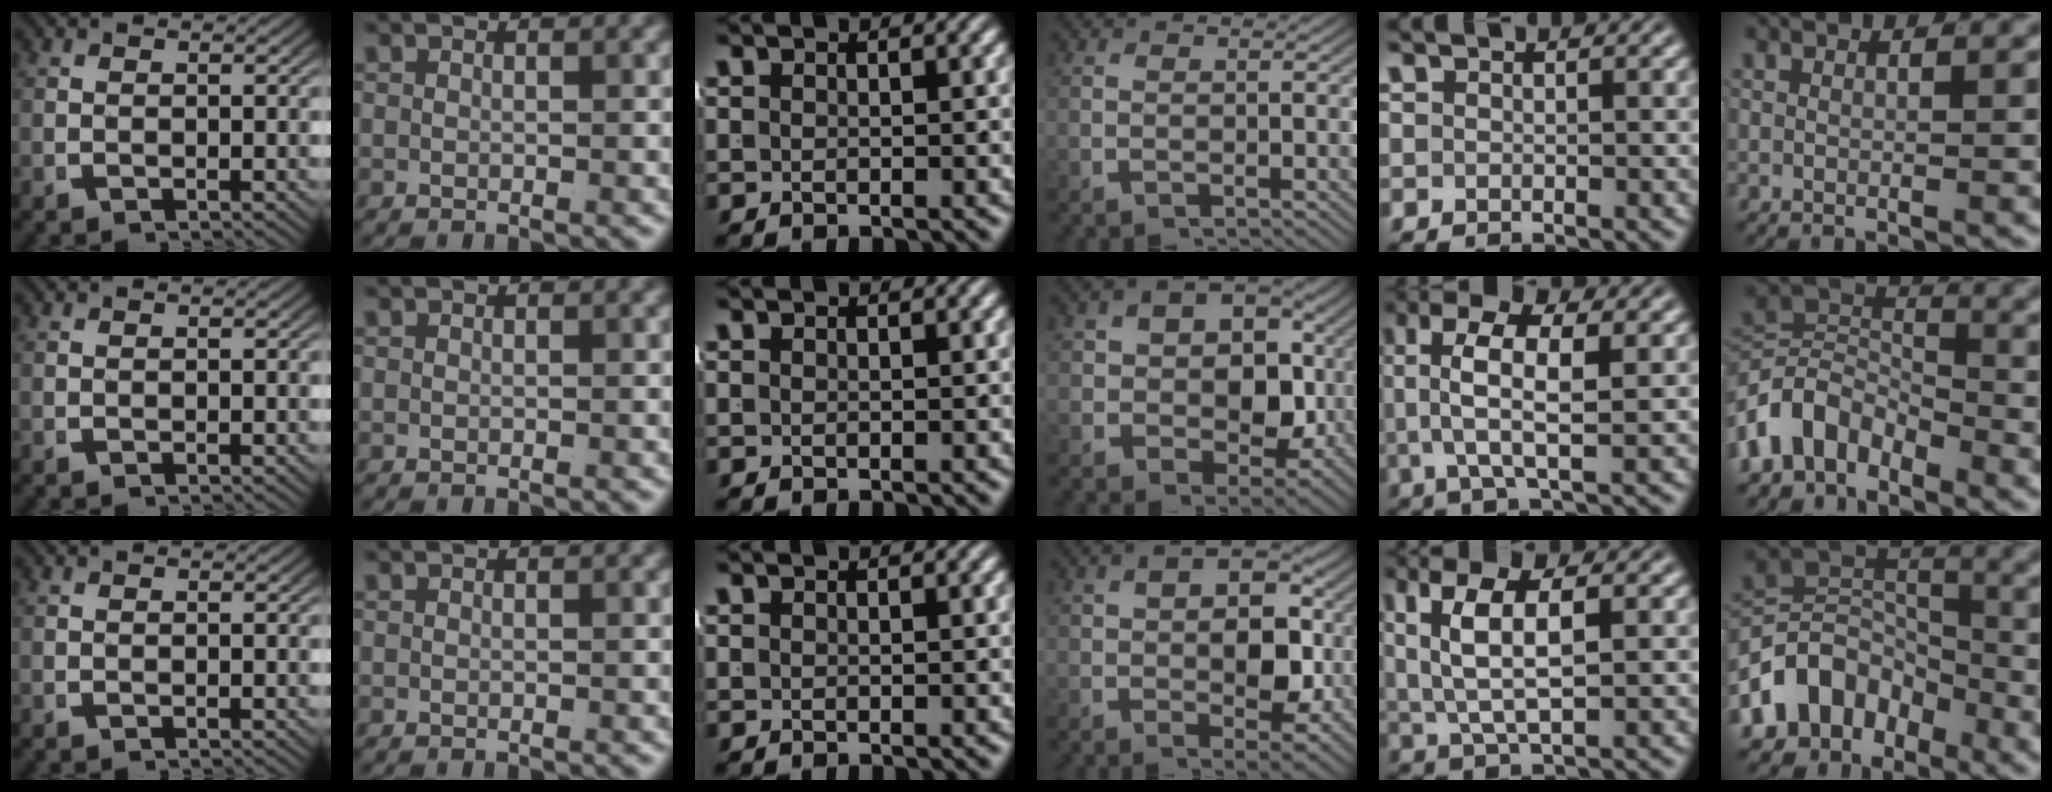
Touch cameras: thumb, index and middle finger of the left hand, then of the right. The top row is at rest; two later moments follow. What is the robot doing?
{"motion": "lift_and_place", "object": "shorts"}